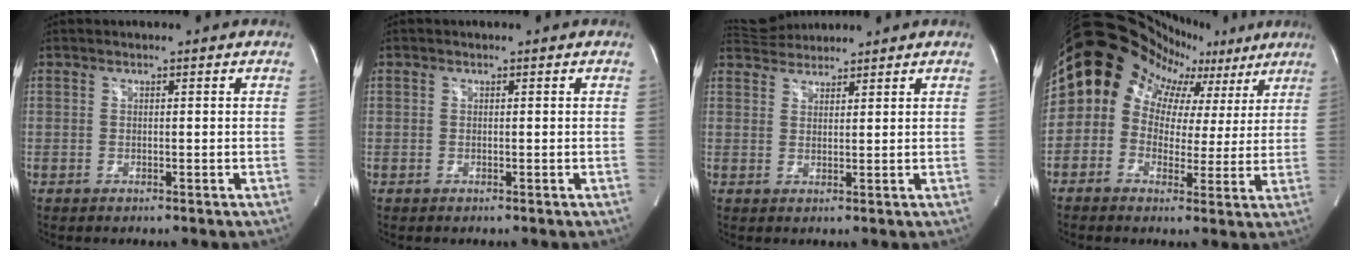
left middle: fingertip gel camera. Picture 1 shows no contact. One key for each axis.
{"total": 0.0}
{"total": 4.8, "fx": 4.7, "fy": 0.9, "fz": 0.5, "tx": -0.014, "ty": 0.024, "tz": 0.086}
{"total": 15.9, "fx": 8.6, "fy": 12.0, "fz": 5.9, "tx": -0.113, "ty": 0.072, "tz": 0.103}